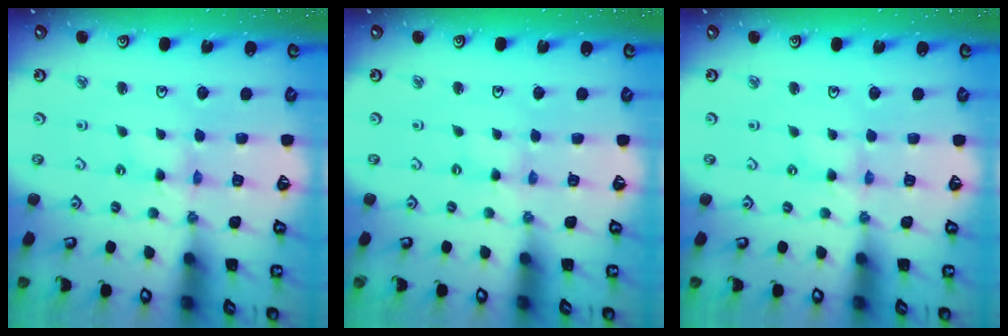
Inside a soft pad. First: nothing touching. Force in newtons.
{"total": 0.0}
{"total": 0.7, "press": 0.7, "slide": 0.2}